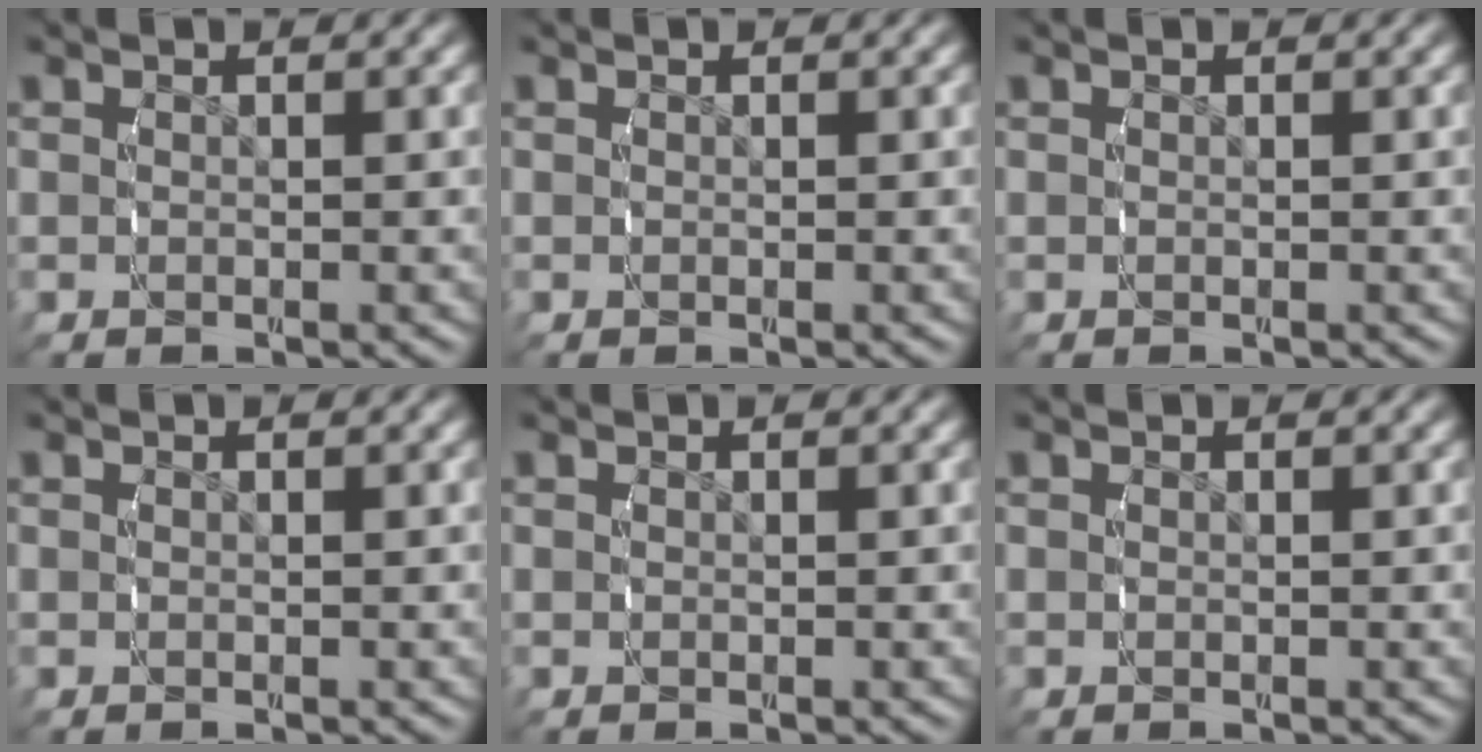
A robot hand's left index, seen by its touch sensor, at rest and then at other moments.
{"total": 0.0}
{"total": 0.0}
{"total": 0.0}
{"total": 0.0}
{"total": 0.0}